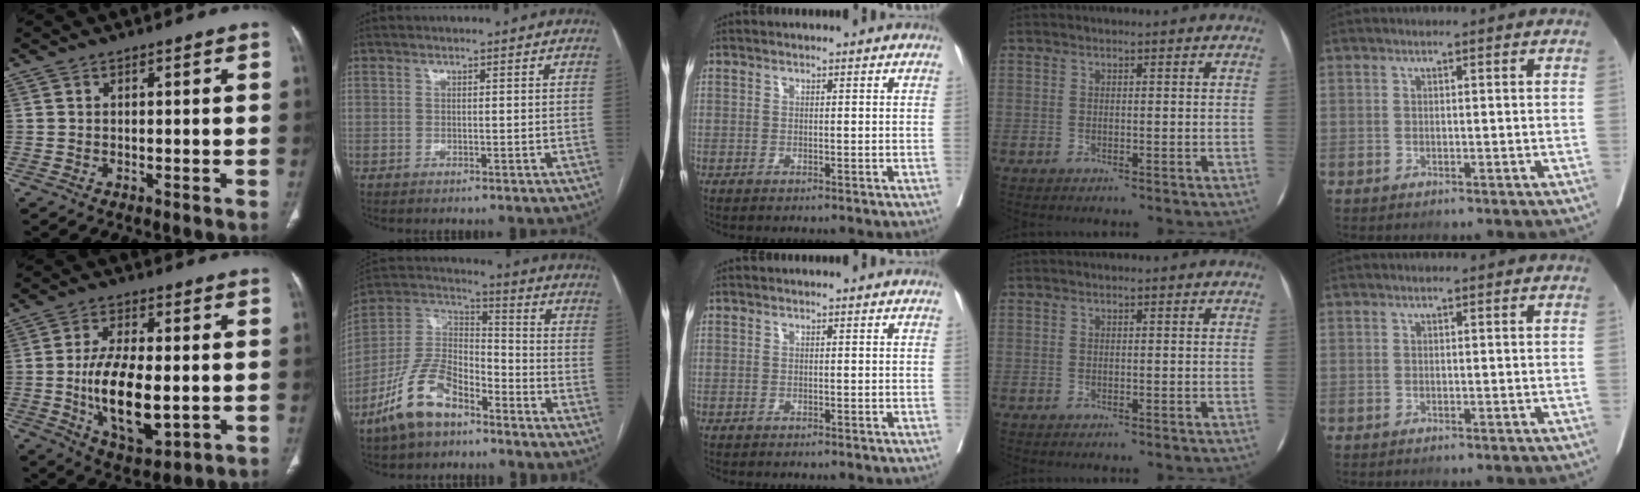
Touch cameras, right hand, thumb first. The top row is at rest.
{"thumb": {"total": 14.4, "force": [-1.8, 6.8, 12.6], "torque": [-0.213, -0.011, -0.020]}, "index": {"total": 13.2, "force": [-8.6, 5.7, 8.3], "torque": [-0.176, 0.012, -0.167]}}